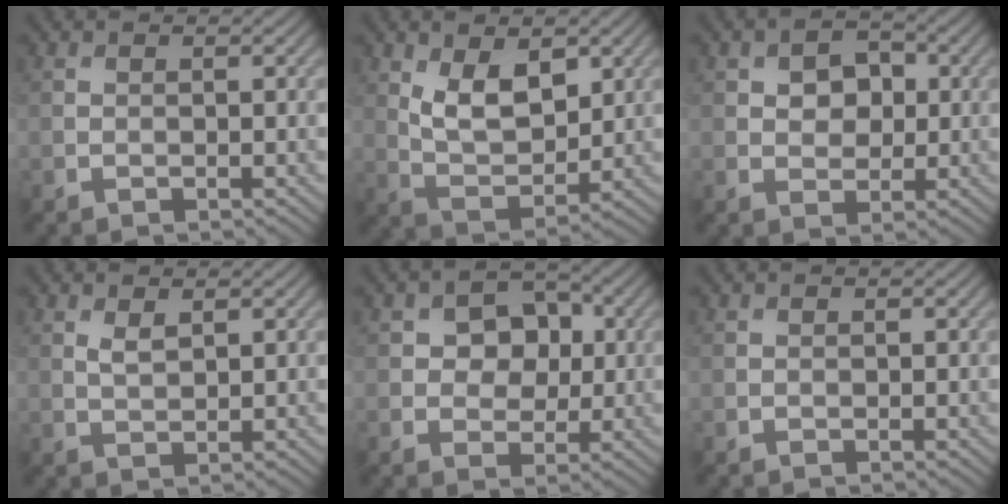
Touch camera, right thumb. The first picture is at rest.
{"total": 7.0, "force": [2.7, 3.8, 5.3], "torque": [-0.105, -0.012, 0.055]}
{"total": 4.0, "force": [0.7, 3.0, 2.5], "torque": [-0.042, 0.004, 0.002]}
{"total": 1.8, "force": [1.0, 0.7, 1.3], "torque": [-0.032, -0.003, 0.024]}
{"total": 5.5, "force": [0.8, 4.3, 3.4], "torque": [-0.055, 0.005, -0.003]}
{"total": 0.0}